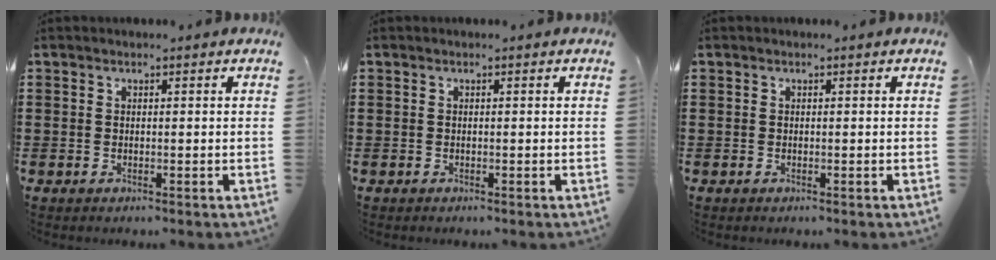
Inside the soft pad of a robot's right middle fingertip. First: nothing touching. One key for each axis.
{"total": 0.0}
{"total": 0.0}